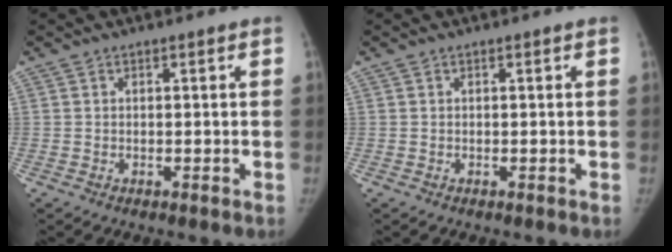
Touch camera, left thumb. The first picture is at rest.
{"total": 0.0}